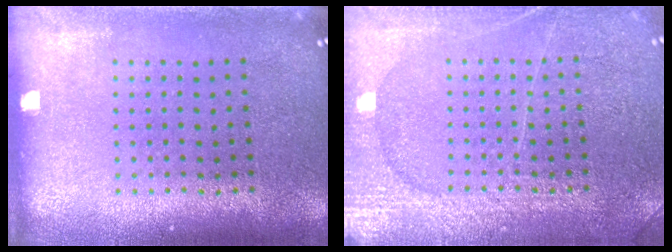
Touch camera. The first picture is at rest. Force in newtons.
{"total": 5.2, "press": 5.2, "slide": 0.8}